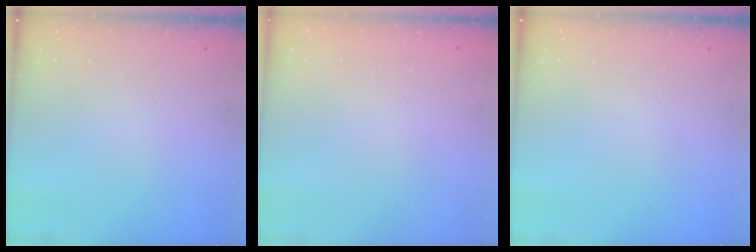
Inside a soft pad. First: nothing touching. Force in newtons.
{"total": 1.9, "press": 1.9, "slide": 0.2}
{"total": 0.0}